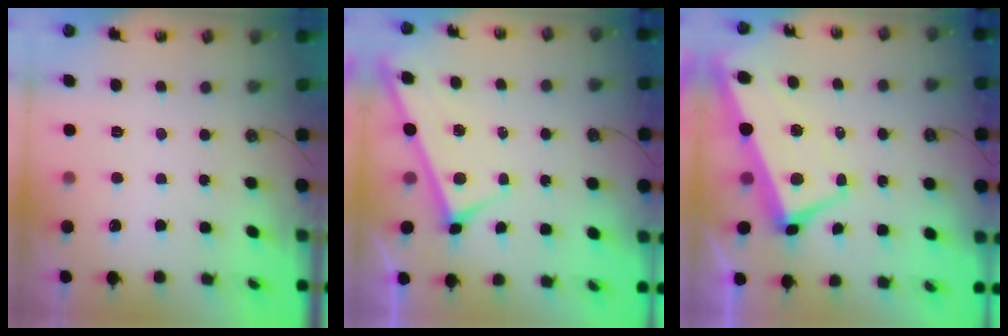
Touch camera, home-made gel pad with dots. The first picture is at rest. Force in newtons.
{"total": 2.9, "press": 2.9, "slide": 0.3}
{"total": 1.8, "press": 1.1, "slide": 1.3}